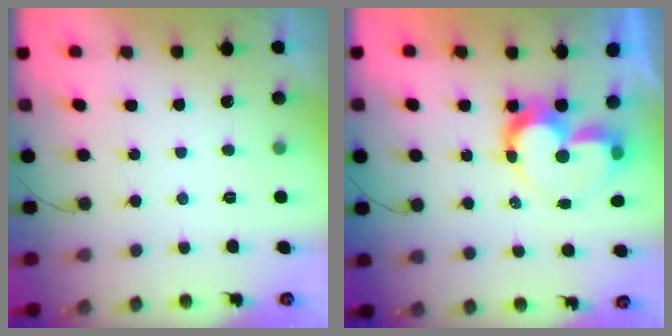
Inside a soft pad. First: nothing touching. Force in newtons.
{"total": 10.7, "press": 10.6, "slide": 1.2}